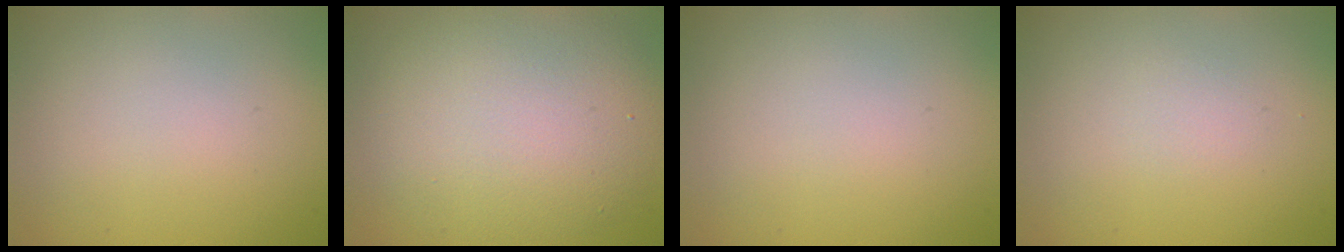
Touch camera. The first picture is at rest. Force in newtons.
{"total": 7.5, "press": 7.5, "slide": 0.6}
{"total": 0.0}
{"total": 0.6, "press": 0.6, "slide": 0.0}